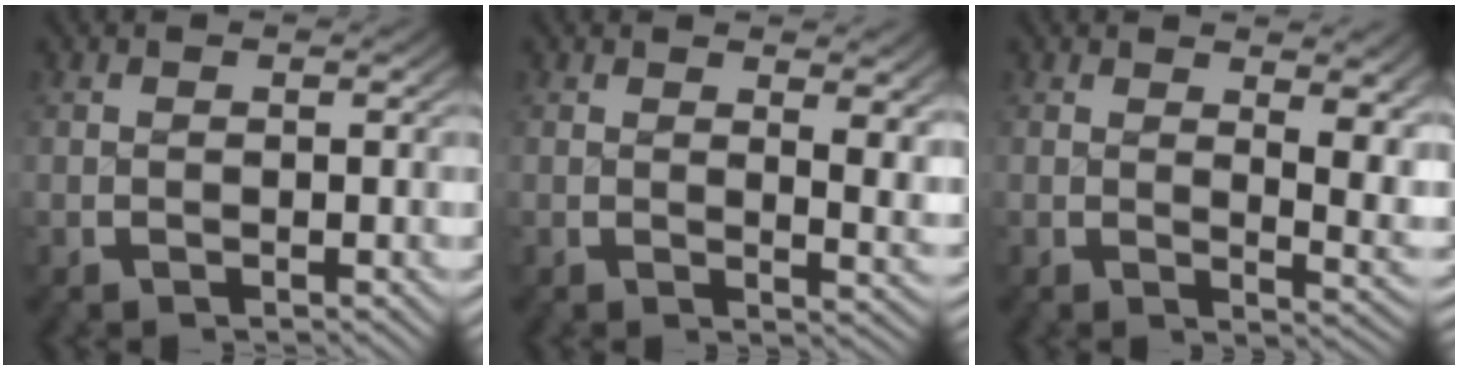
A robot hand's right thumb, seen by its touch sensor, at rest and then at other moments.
{"total": 2.9, "force": [1.4, 0.8, 2.5], "torque": [-0.026, -0.011, 0.021]}
{"total": 4.4, "force": [1.8, 1.7, 3.6], "torque": [-0.033, -0.010, 0.029]}